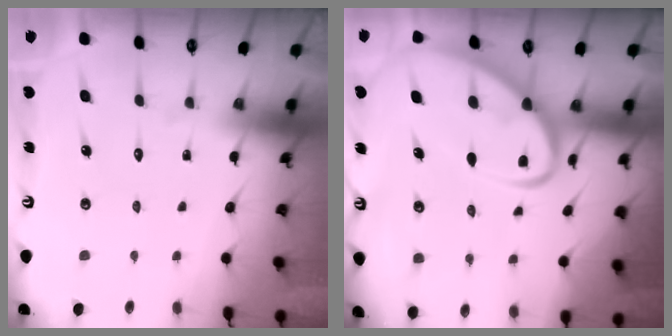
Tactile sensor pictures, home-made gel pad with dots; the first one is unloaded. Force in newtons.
{"total": 9.4, "press": 9.4, "slide": 1.0}